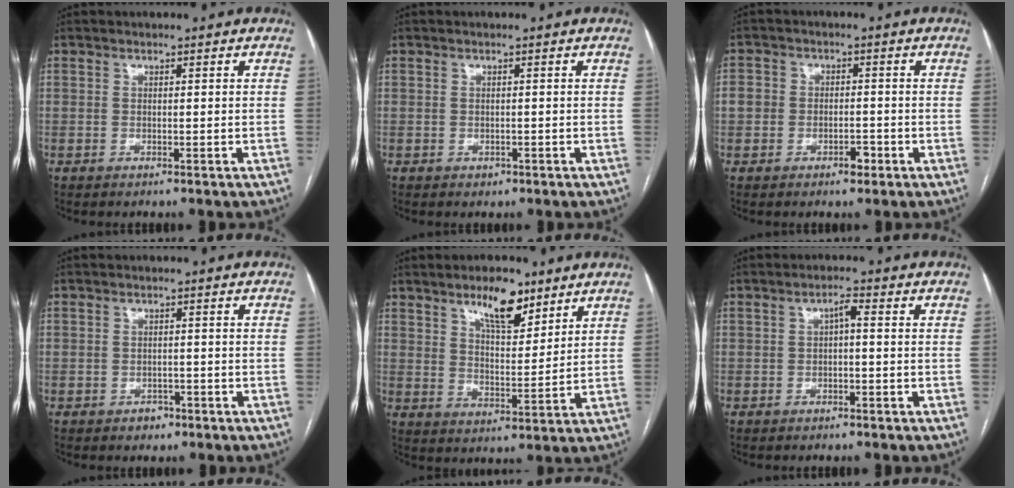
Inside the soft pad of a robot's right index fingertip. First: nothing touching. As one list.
[{"total": 0.8, "force": [-0.2, 0.7, 0.1], "torque": [-0.002, 0.001, 0.001]}, {"total": 4.7, "force": [-1.5, 3.7, 2.4], "torque": [-0.031, 0.018, -0.020]}, {"total": 1.8, "force": [-1.0, 1.5, 0.3], "torque": [0.001, 0.007, -0.011]}, {"total": 9.0, "force": [6.3, 3.0, 5.8], "torque": [-0.096, -0.002, 0.108]}, {"total": 1.7, "force": [0.2, 0.4, 1.6], "torque": [-0.027, 0.010, 0.004]}]